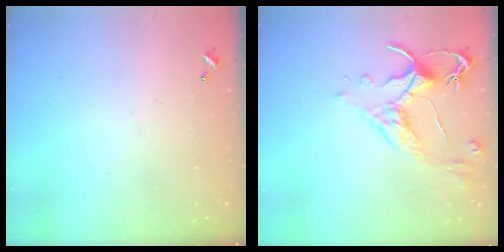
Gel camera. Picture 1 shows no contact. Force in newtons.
{"total": 2.6, "press": 2.2, "slide": 1.4}